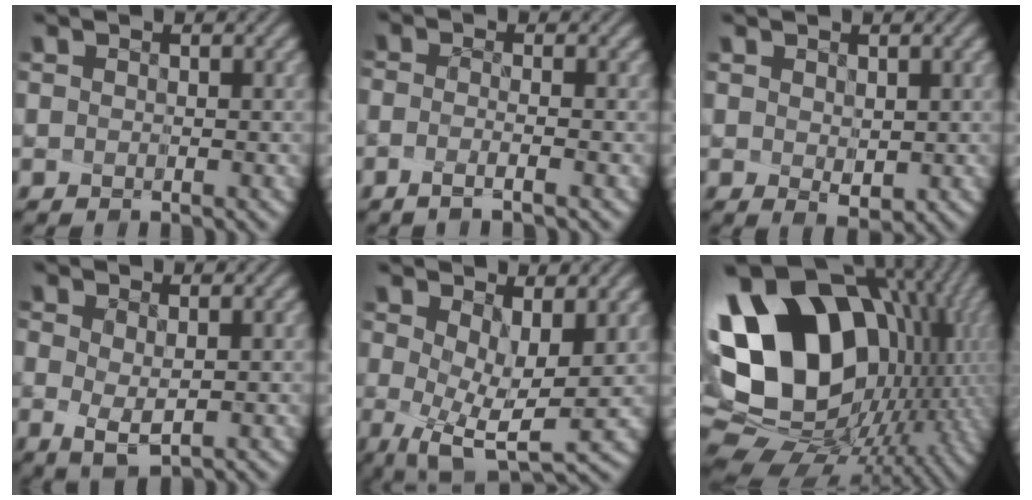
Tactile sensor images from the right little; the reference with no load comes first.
{"total": 2.1, "force": [-1.7, -1.2, 0.3], "torque": [0.001, -0.025, -0.020]}
{"total": 1.9, "force": [0.0, 1.1, 1.5], "torque": [-0.028, -0.018, 0.019]}
{"total": 2.0, "force": [-1.0, 0.4, 1.7], "torque": [-0.030, -0.018, 0.000]}
{"total": 6.9, "force": [-0.2, 2.6, 6.4], "torque": [-0.127, -0.025, 0.013]}
{"total": 19.5, "force": [2.2, 14.1, 13.2], "torque": [-0.248, -0.006, 0.068]}